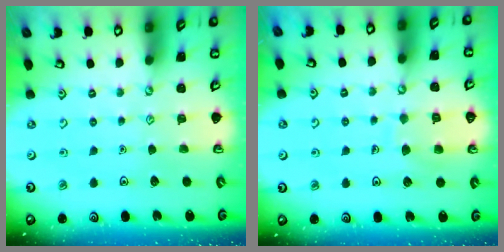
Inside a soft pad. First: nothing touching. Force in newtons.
{"total": 7.9, "press": 7.8, "slide": 0.6}